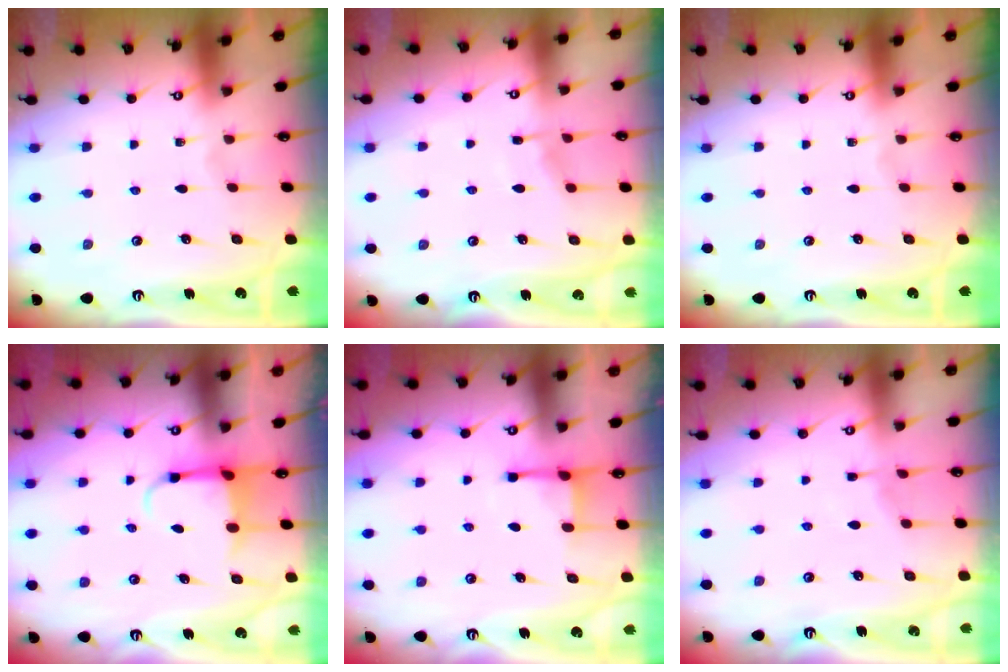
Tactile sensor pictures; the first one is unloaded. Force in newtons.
{"total": 4.8, "press": 4.7, "slide": 0.5}
{"total": 0.0}
{"total": 3.8, "press": 3.7, "slide": 0.9}
{"total": 2.5, "press": 2.4, "slide": 0.5}
{"total": 3.0, "press": 2.9, "slide": 0.5}